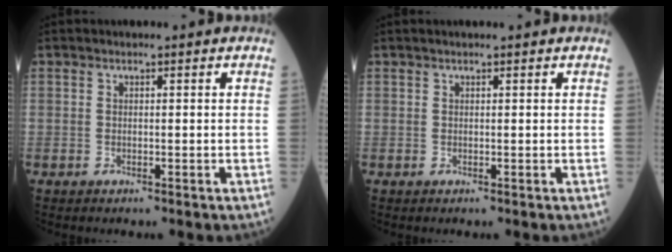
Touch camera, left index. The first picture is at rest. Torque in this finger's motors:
{"motor_torque": [-0.54, -1.24, -0.06, -0.02]}